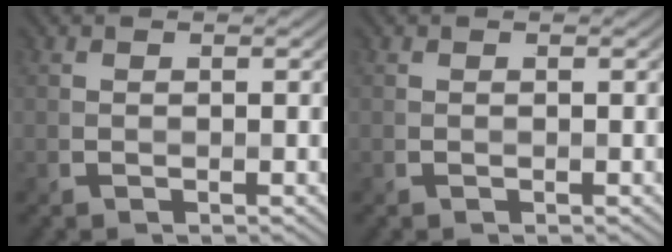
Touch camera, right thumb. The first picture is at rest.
{"total": 0.0}